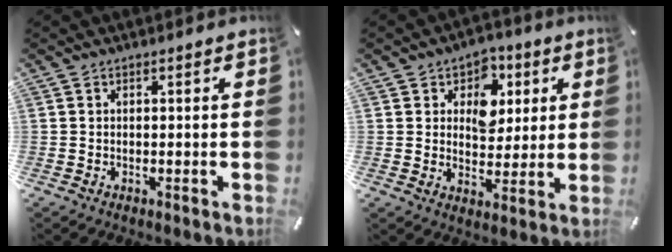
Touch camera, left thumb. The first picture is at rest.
{"total": 8.6, "force": [3.2, 7.0, 3.9], "torque": [-0.054, -0.010, 0.053]}